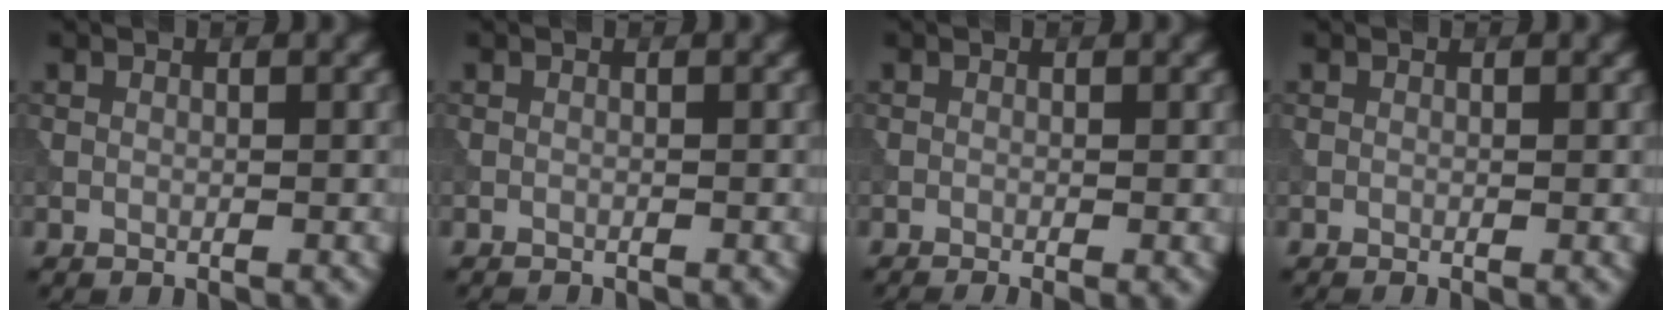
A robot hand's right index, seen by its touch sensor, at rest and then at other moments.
{"total": 1.0, "force": [-1.0, 0.2, 0.2], "torque": [0.004, -0.003, -0.017]}
{"total": 1.7, "force": [-0.8, 0.5, 1.4], "torque": [-0.012, -0.009, -0.015]}
{"total": 0.7, "force": [-0.2, 0.3, 0.7], "torque": [-0.006, -0.006, -0.007]}